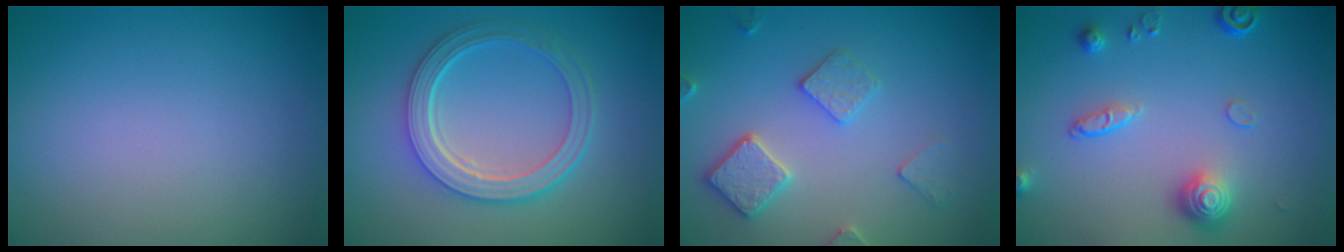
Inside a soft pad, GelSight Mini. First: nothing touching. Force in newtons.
{"total": 5.2, "press": 4.0, "slide": 3.4}
{"total": 3.2, "press": 3.2, "slide": 0.1}
{"total": 3.9, "press": 3.1, "slide": 2.4}